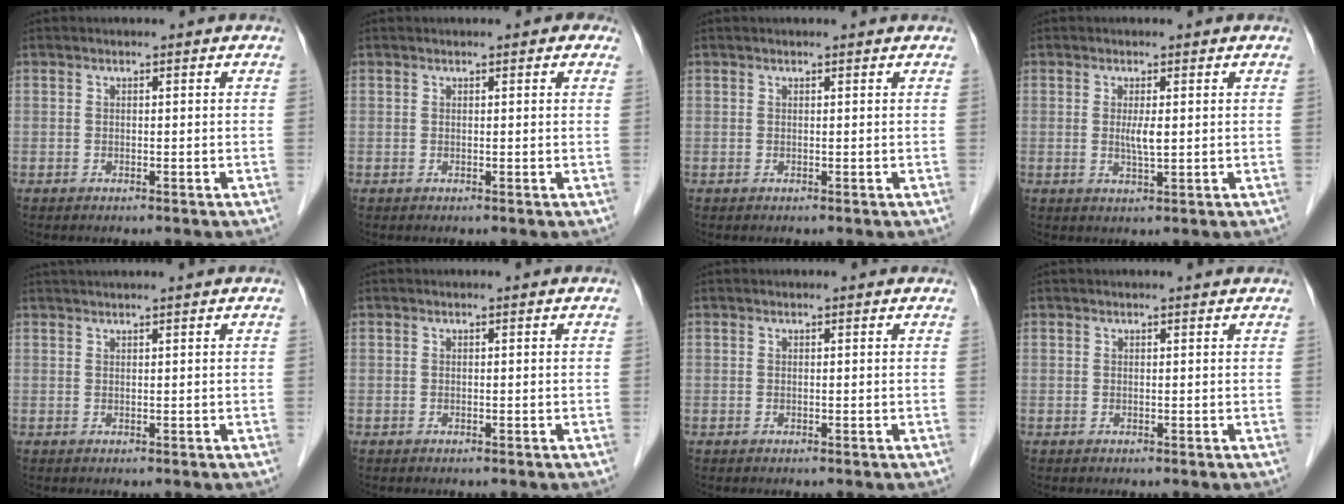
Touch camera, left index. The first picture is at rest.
{"total": 1.1, "force": [0.7, 0.5, 0.7], "torque": [-0.006, 0.003, 0.003]}
{"total": 0.8, "force": [0.7, 0.0, 0.2], "torque": [-0.007, 0.005, 0.010]}
{"total": 2.4, "force": [0.3, 0.3, 2.4], "torque": [-0.048, -0.004, 0.006]}
{"total": 2.8, "force": [2.4, -0.8, 1.3], "torque": [-0.016, 0.021, 0.048]}
{"total": 0.0}
{"total": 0.0}
{"total": 1.3, "force": [1.3, 0.0, 0.3], "torque": [-0.010, 0.006, 0.015]}